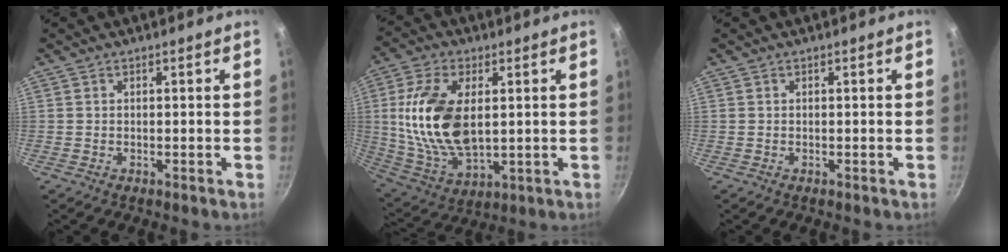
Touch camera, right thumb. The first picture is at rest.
{"total": 17.9, "force": [2.4, 9.8, 14.8], "torque": [-0.279, -0.008, 0.055]}
{"total": 0.0}